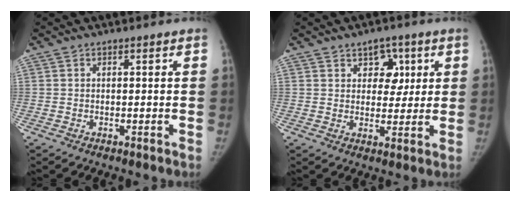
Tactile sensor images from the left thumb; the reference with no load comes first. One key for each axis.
{"total": 6.3, "fx": 2.7, "fy": 4.6, "fz": 3.5, "tx": -0.008, "ty": -0.009, "tz": 0.035}